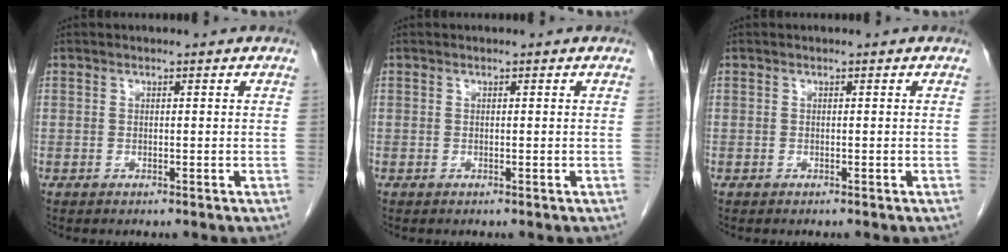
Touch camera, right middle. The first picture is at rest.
{"total": 0.0}
{"total": 0.0}